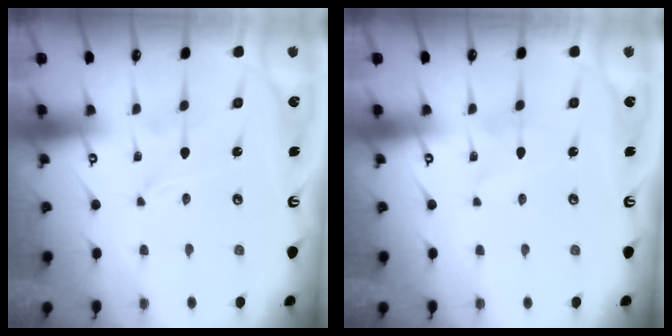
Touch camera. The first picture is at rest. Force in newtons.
{"total": 1.5, "press": 1.5, "slide": 0.2}